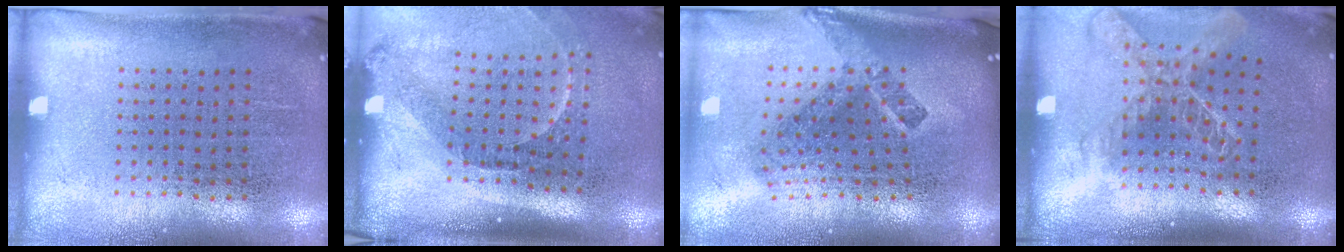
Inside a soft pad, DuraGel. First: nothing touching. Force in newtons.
{"total": 2.2, "press": 1.5, "slide": 1.6}
{"total": 2.6, "press": 1.6, "slide": 2.1}
{"total": 2.0, "press": 1.5, "slide": 1.3}